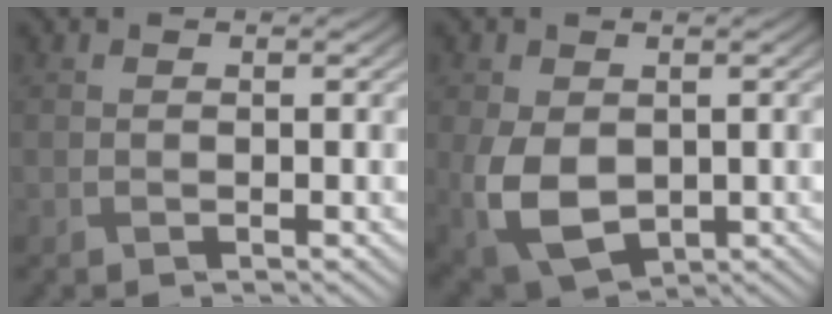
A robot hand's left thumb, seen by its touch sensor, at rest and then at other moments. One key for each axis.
{"total": 8.7, "fx": -1.4, "fy": 5.8, "fz": 6.3, "tx": -0.159, "ty": -0.023, "tz": -0.023}